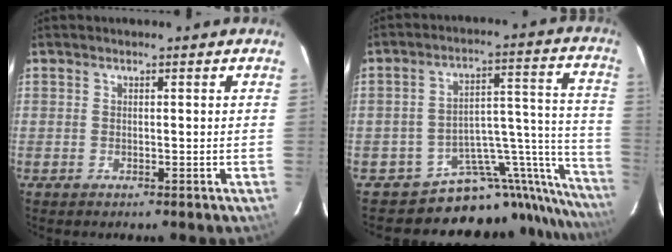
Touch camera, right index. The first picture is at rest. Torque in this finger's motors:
{"motor_torque": [0.74, -0.90, 0.15, -0.07]}